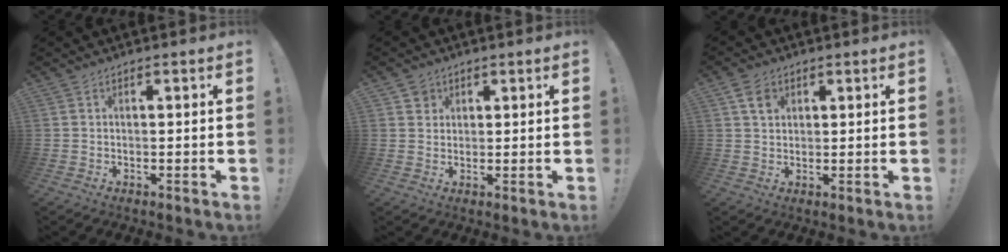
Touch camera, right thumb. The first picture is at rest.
{"total": 2.9, "force": [1.7, 2.2, 0.4], "torque": [0.006, -0.011, 0.029]}
{"total": 5.1, "force": [2.4, 3.8, 2.5], "torque": [-0.037, 0.000, 0.044]}